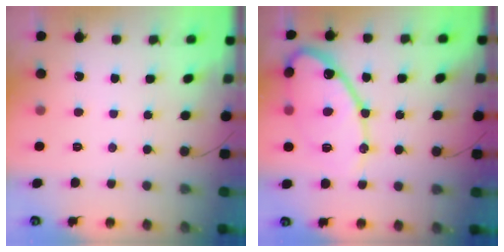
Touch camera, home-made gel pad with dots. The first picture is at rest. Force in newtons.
{"total": 16.3, "press": 16.2, "slide": 1.6}